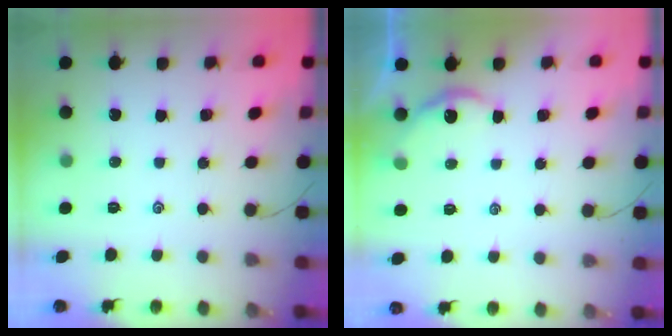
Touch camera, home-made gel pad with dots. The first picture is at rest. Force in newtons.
{"total": 3.2, "press": 3.2, "slide": 0.2}